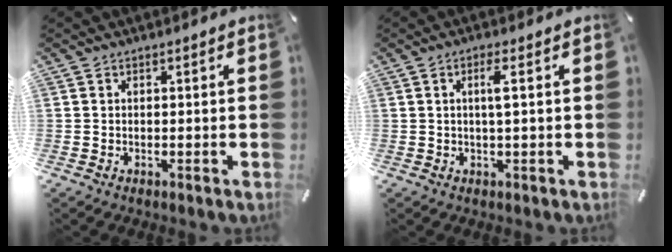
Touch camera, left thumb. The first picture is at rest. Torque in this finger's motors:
{"motor_torque": [0.14, -0.25, 0.15, 0.17, 0.04]}